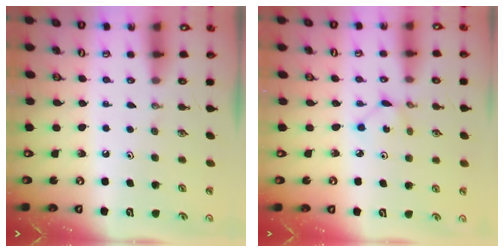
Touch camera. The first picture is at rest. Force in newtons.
{"total": 1.6, "press": 1.5, "slide": 0.2}